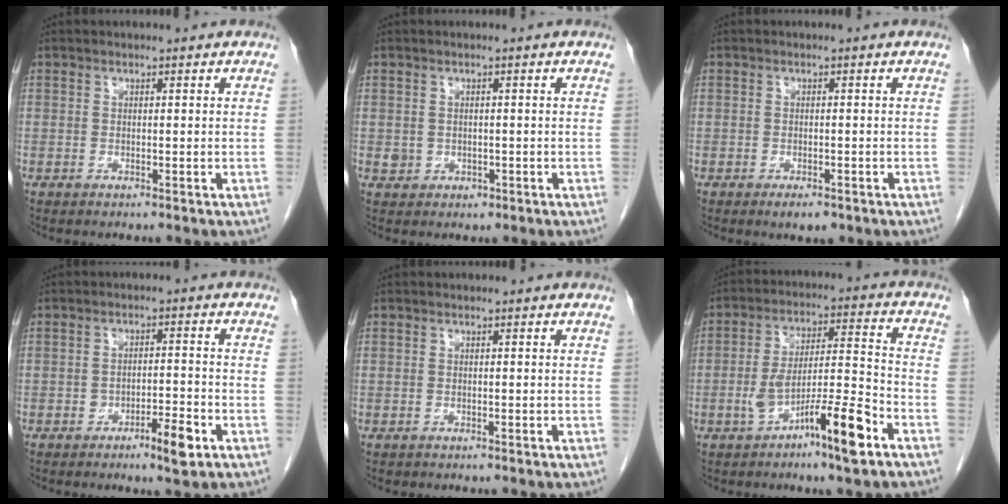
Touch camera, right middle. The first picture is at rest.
{"total": 1.9, "force": [-0.3, 1.8, 0.7], "torque": [-0.012, 0.003, 0.005]}
{"total": 2.2, "force": [-1.4, 0.9, 1.5], "torque": [-0.025, -0.003, -0.015]}
{"total": 4.6, "force": [-2.6, 1.0, 3.6], "torque": [-0.053, 0.001, -0.039]}
{"total": 0.0}
{"total": 11.3, "force": [-5.8, 1.0, 9.6], "torque": [-0.171, 0.012, -0.097]}